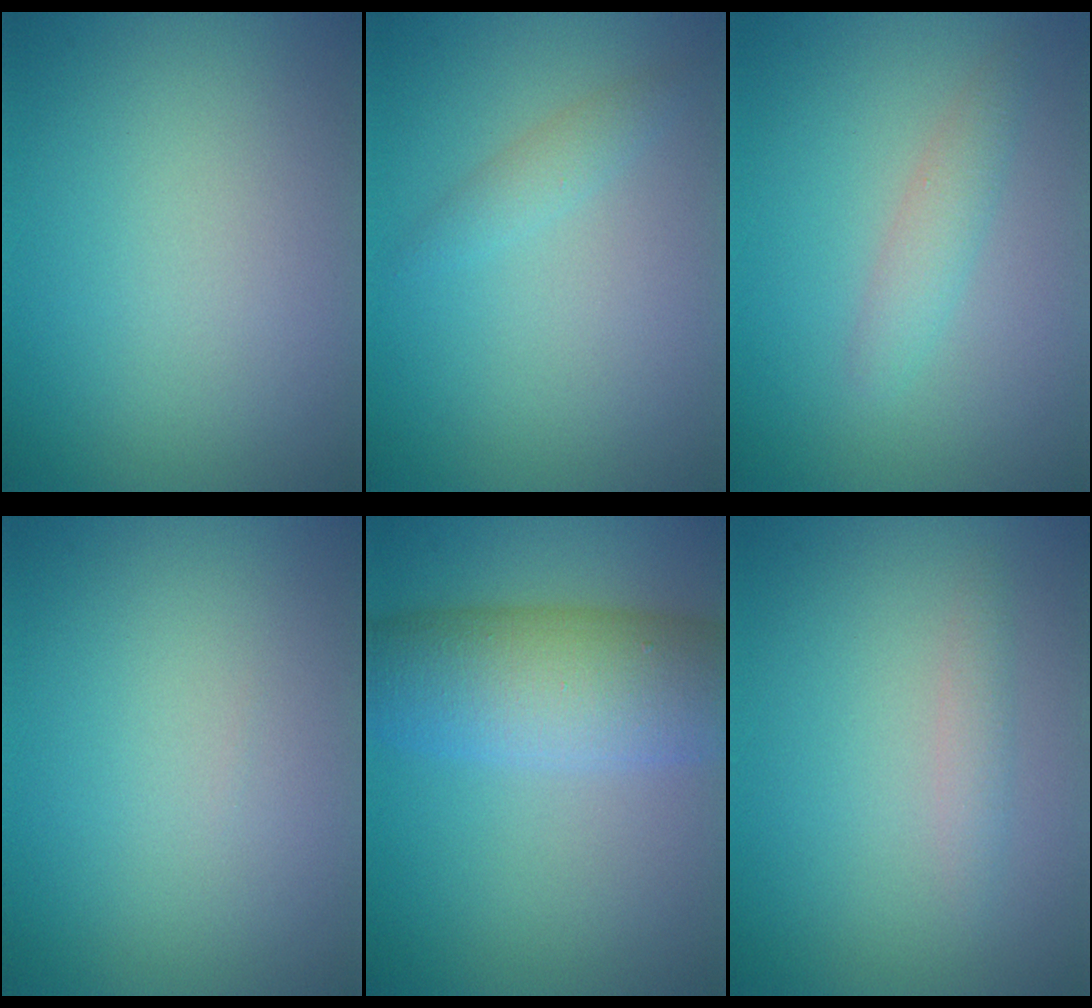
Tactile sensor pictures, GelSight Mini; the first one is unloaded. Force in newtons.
{"total": 1.3, "press": 1.3, "slide": 0.0}
{"total": 1.9, "press": 1.9, "slide": 0.1}
{"total": 0.0}
{"total": 8.4, "press": 8.4, "slide": 0.2}
{"total": 1.1, "press": 1.1, "slide": 0.0}